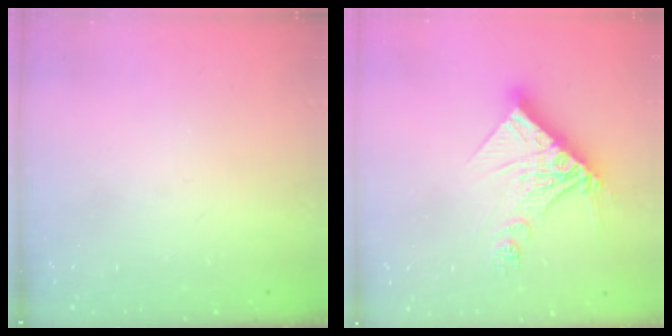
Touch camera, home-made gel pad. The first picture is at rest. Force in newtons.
{"total": 14.3, "press": 14.2, "slide": 1.4}